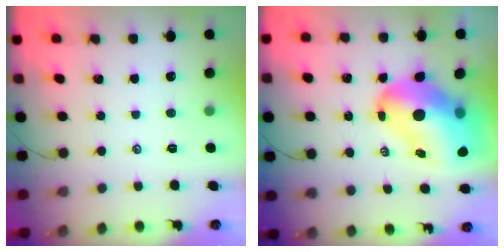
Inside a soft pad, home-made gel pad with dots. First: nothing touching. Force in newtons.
{"total": 18.9, "press": 18.1, "slide": 5.5}